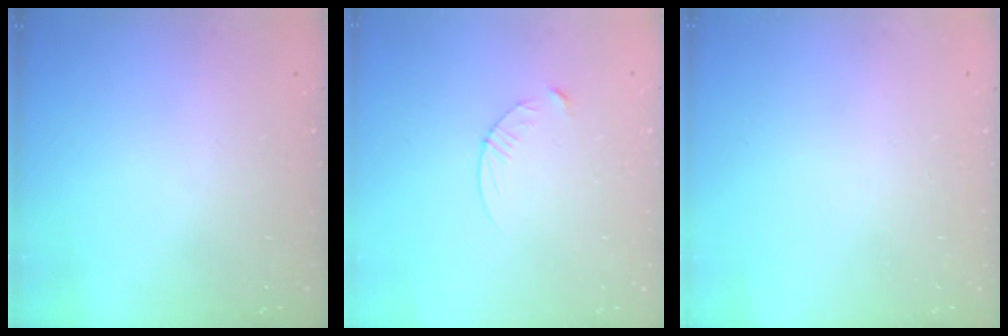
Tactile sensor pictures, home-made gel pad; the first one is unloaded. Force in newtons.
{"total": 4.6, "press": 4.6, "slide": 0.5}
{"total": 0.0}